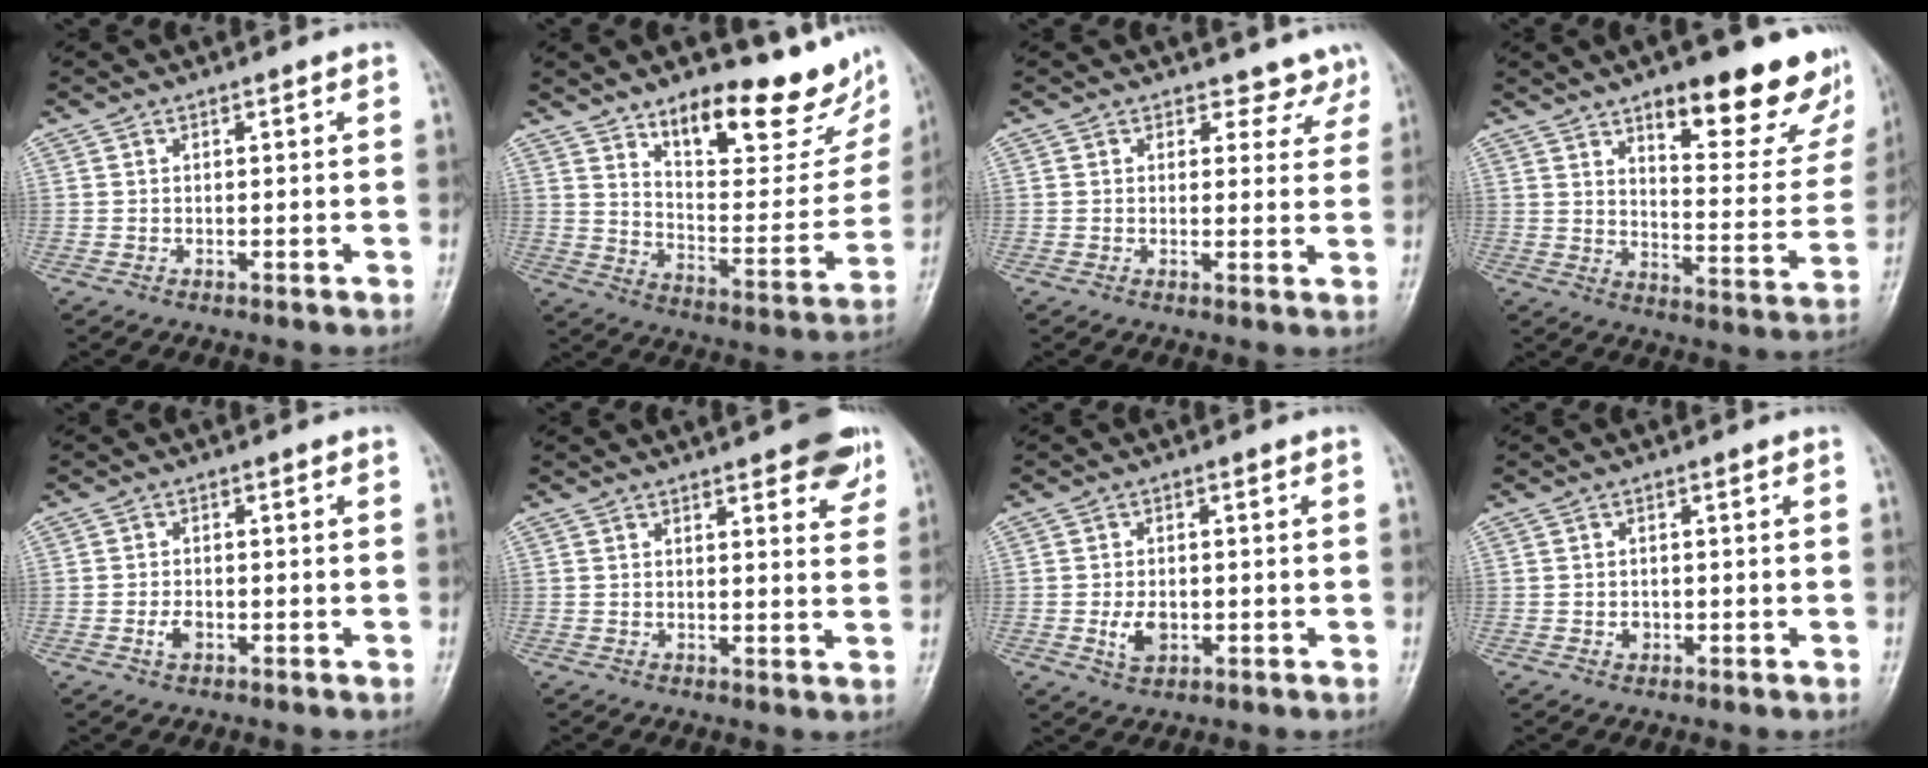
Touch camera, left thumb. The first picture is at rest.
{"total": 22.5, "force": [15.2, 8.3, 14.4], "torque": [-0.143, -0.091, 0.230]}
{"total": 4.3, "force": [3.5, 2.4, 0.0], "torque": [0.030, -0.025, 0.027]}
{"total": 21.5, "force": [13.5, 7.3, 15.0], "torque": [-0.143, -0.076, 0.188]}
{"total": 2.1, "force": [-0.7, 1.3, 1.5], "torque": [-0.027, 0.002, -0.013]}
{"total": 9.1, "force": [5.8, 2.9, 6.3], "torque": [-0.051, -0.023, 0.068]}
{"total": 3.9, "force": [-0.7, 2.6, 2.9], "torque": [-0.048, -0.003, -0.007]}
{"total": 1.2, "force": [-0.3, 1.0, 0.6], "torque": [-0.004, 0.002, -0.002]}